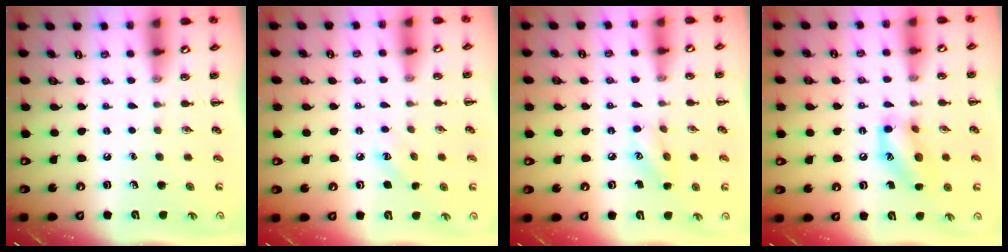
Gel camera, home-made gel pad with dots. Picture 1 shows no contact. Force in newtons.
{"total": 3.8, "press": 3.7, "slide": 1.1}
{"total": 7.6, "press": 7.4, "slide": 1.4}
{"total": 13.1, "press": 12.9, "slide": 2.2}